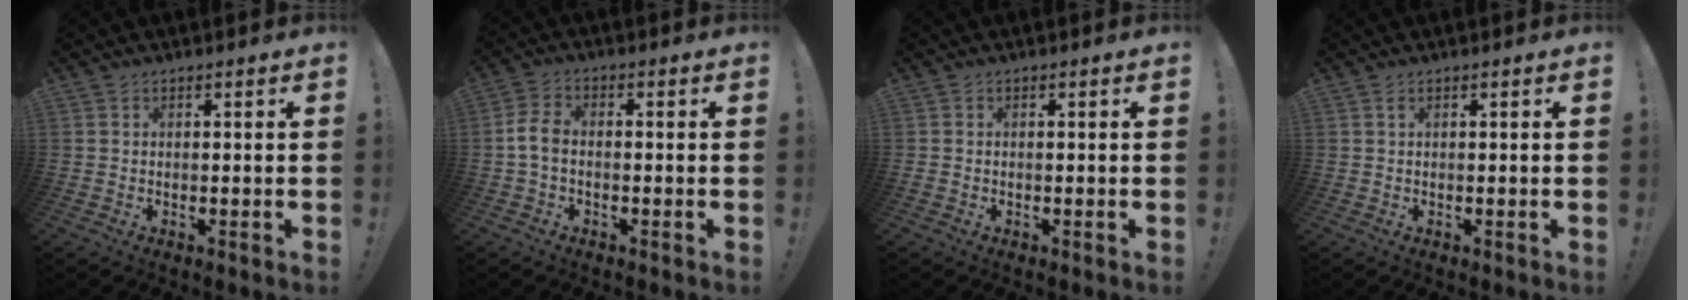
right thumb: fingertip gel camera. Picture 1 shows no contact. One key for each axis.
{"total": 5.3, "fx": -1.0, "fy": 3.3, "fz": 4.0, "tx": -0.088, "ty": 0.008, "tz": -0.017}
{"total": 0.0}
{"total": 0.9, "fx": 0.3, "fy": 0.2, "fz": 0.8, "tx": -0.016, "ty": 0.001, "tz": 0.005}